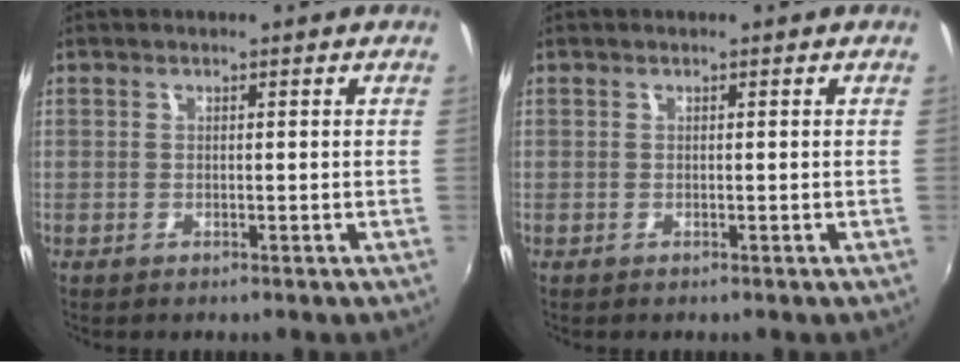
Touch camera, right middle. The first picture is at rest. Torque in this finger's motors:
{"motor_torque": [-0.02, -0.02, 0.00, 0.00]}